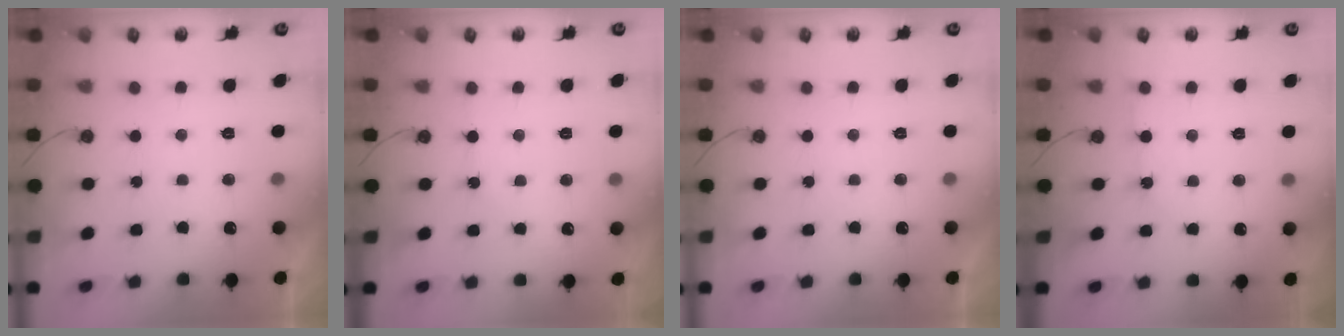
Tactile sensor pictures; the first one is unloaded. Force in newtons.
{"total": 2.7, "press": 2.7, "slide": 0.4}
{"total": 0.0}
{"total": 3.2, "press": 3.2, "slide": 0.4}